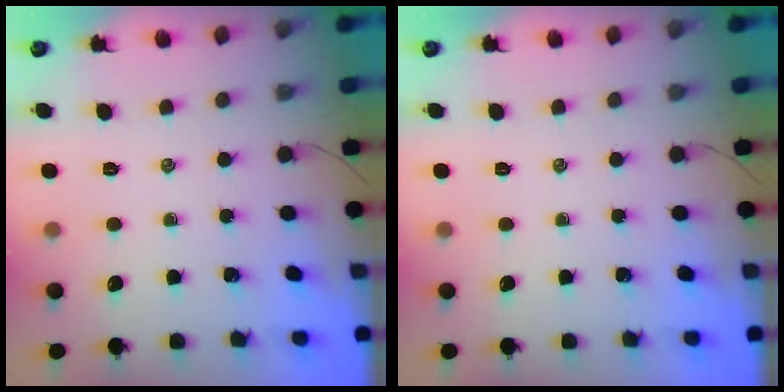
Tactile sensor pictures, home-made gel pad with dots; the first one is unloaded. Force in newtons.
{"total": 0.0}